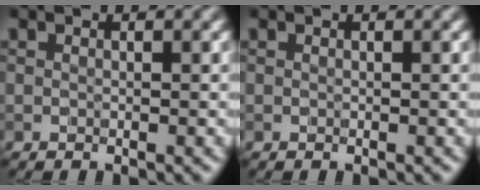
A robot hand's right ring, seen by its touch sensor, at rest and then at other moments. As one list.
[{"total": 0.0}]